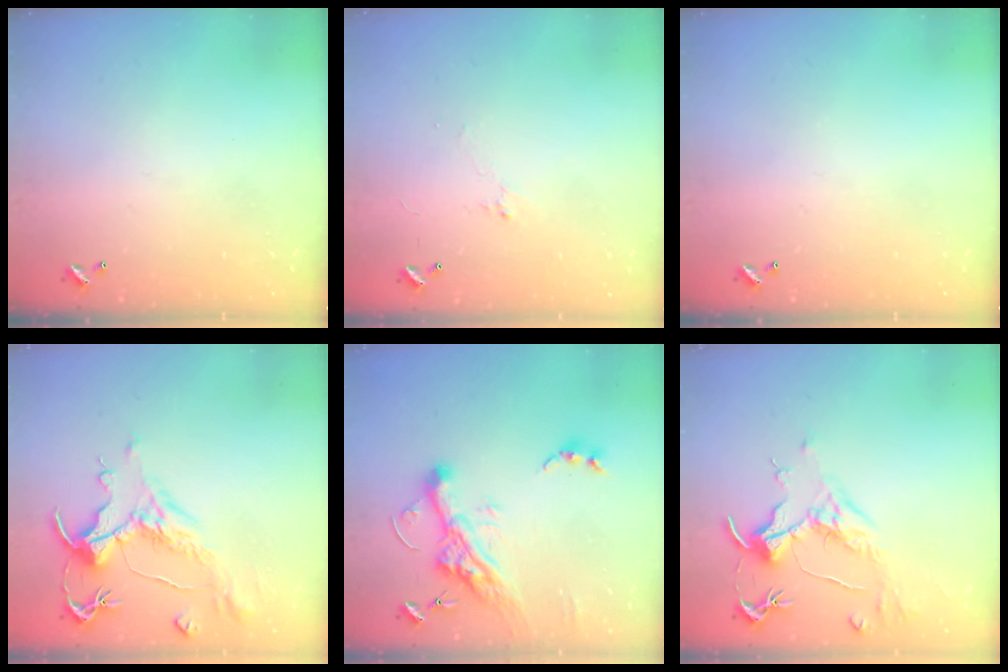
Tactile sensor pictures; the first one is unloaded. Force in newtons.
{"total": 0.6, "press": 0.3, "slide": 0.5}
{"total": 0.0}
{"total": 1.5, "press": 0.5, "slide": 1.4}
{"total": 12.9, "press": 12.8, "slide": 1.9}
{"total": 1.8, "press": 1.6, "slide": 0.9}